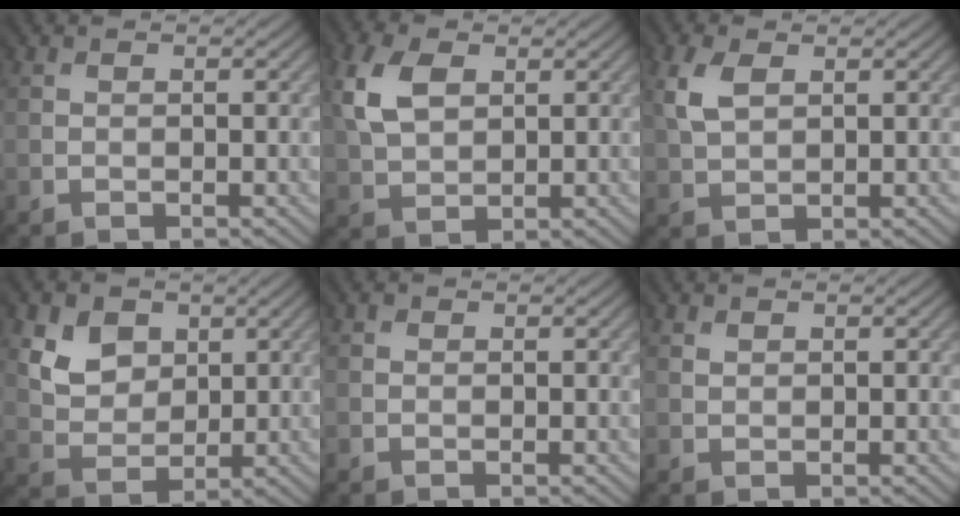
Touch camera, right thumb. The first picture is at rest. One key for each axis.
{"total": 5.6, "fx": 2.5, "fy": 3.7, "fz": 3.4, "tx": -0.100, "ty": 0.010, "tz": 0.047}
{"total": 3.5, "fx": 1.9, "fy": 2.1, "fz": 1.9, "tx": -0.062, "ty": 0.006, "tz": 0.036}
{"total": 5.2, "fx": 3.0, "fy": 4.0, "fz": 1.7, "tx": -0.066, "ty": -0.009, "tz": 0.047}
{"total": 0.6, "fx": 0.3, "fy": 0.5, "fz": 0.0, "tx": 0.004, "ty": -0.001, "tz": 0.003}
{"total": 1.1, "fx": 1.0, "fy": 0.3, "fz": -0.4, "tx": 0.003, "ty": 0.000, "tz": 0.019}